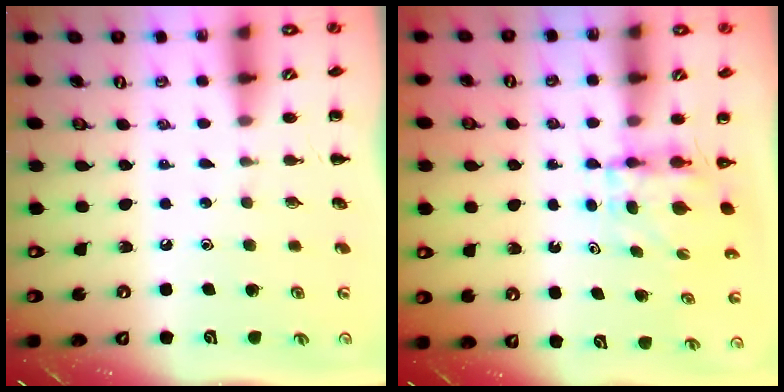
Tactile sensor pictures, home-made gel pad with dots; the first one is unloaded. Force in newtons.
{"total": 4.0, "press": 3.9, "slide": 0.3}